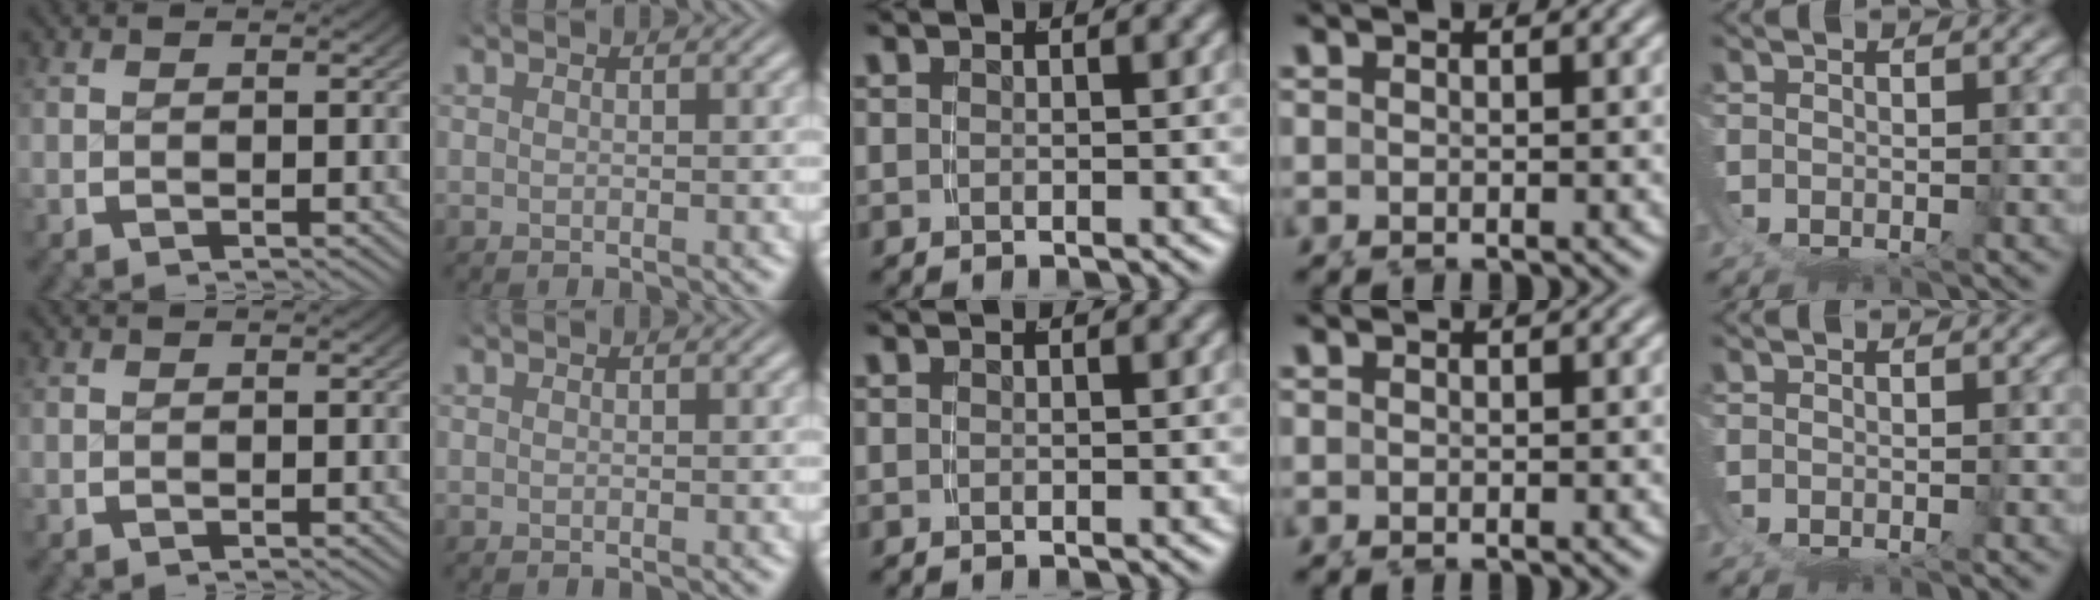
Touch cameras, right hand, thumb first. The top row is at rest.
{}